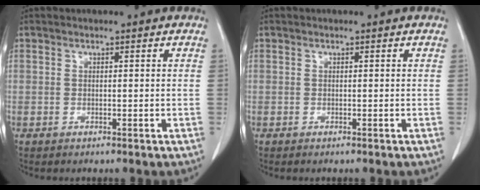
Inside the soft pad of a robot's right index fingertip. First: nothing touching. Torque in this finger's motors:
{"motor_torque": [0.10, -0.06, 0.01, 0.01]}